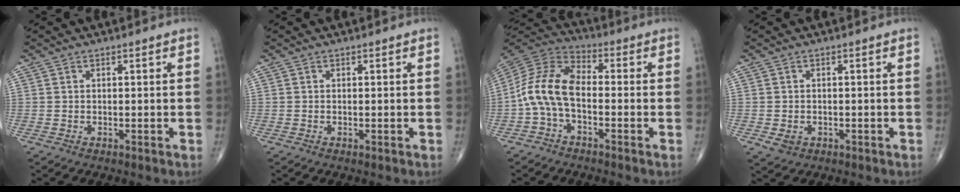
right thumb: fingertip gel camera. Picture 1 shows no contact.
{"total": 0.0}
{"total": 11.1, "force": [-2.1, 6.2, 8.9], "torque": [-0.176, 0.036, -0.055]}
{"total": 2.6, "force": [-0.8, 2.1, 1.3], "torque": [-0.017, 0.001, -0.005]}